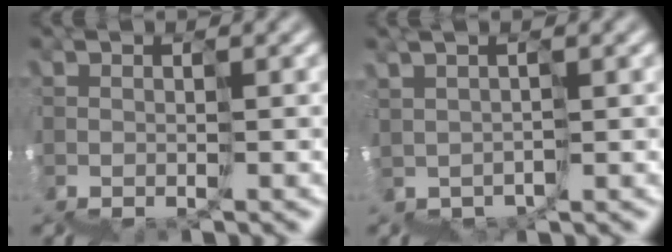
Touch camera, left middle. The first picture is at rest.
{"total": 2.5, "force": [1.4, -1.1, -1.7], "torque": [-0.003, 0.019, 0.020]}